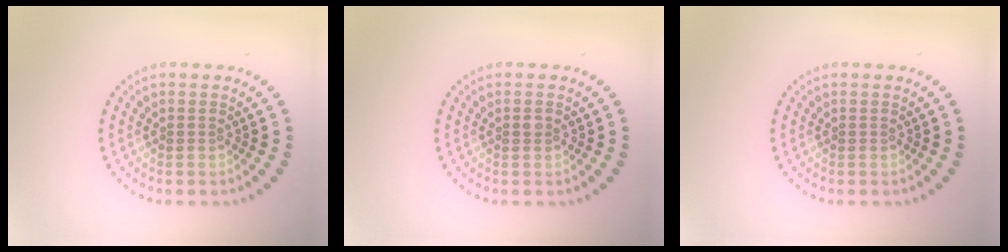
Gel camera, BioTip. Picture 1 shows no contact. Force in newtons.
{"total": 0.8, "press": 0.8, "slide": 0.1}
{"total": 0.0}